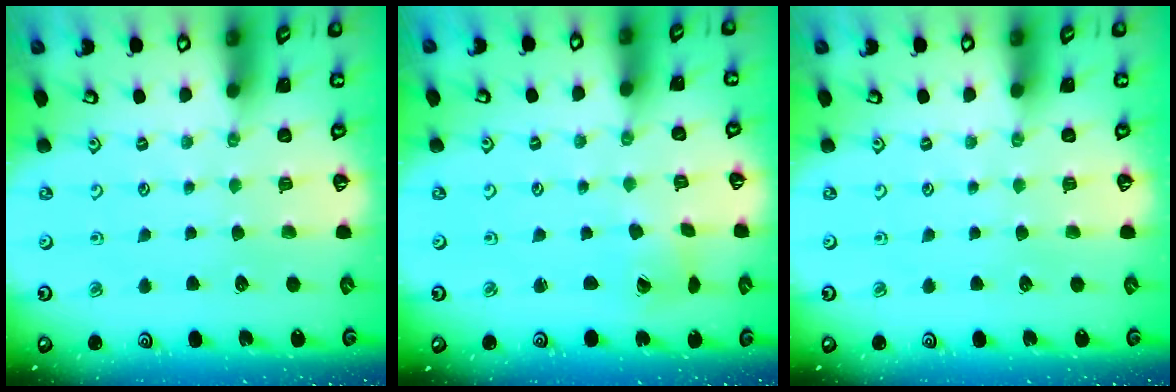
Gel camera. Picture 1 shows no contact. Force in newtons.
{"total": 1.4, "press": 1.4, "slide": 0.2}
{"total": 0.0}